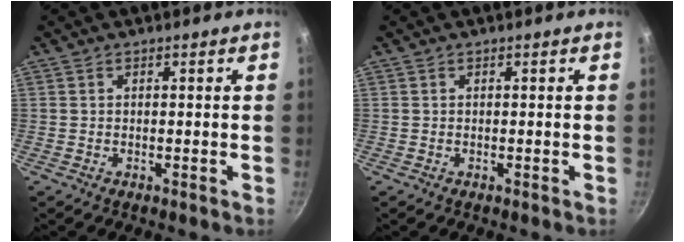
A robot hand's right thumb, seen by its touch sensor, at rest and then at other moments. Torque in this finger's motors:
{"motor_torque": [0.00, 0.00, 0.00, 0.00, 0.00]}